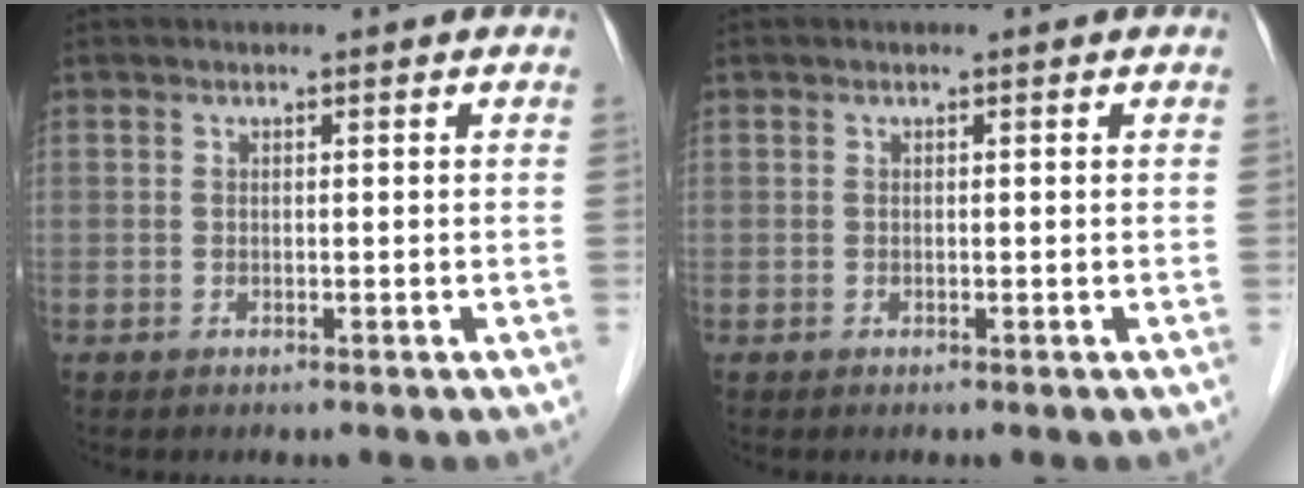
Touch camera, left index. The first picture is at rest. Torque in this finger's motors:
{"motor_torque": [0.00, 0.00, 0.00, 0.00]}